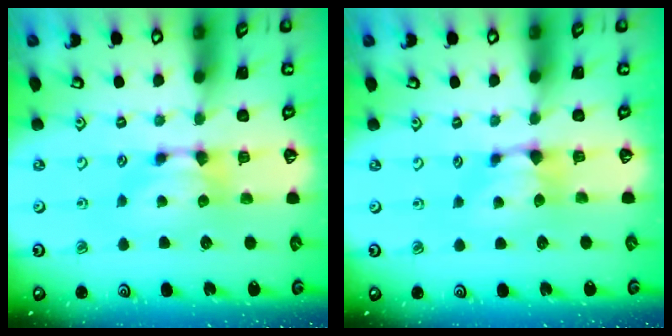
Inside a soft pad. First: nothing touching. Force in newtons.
{"total": 0.9, "press": 0.2, "slide": 0.9}